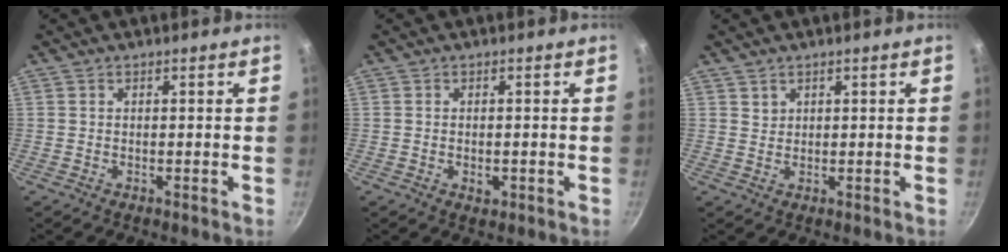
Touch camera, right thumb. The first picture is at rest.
{"total": 2.1, "force": [-0.6, 1.2, 1.5], "torque": [-0.024, -0.001, -0.007]}
{"total": 1.2, "force": [0.9, 0.9, 0.1], "torque": [0.008, 0.002, 0.018]}